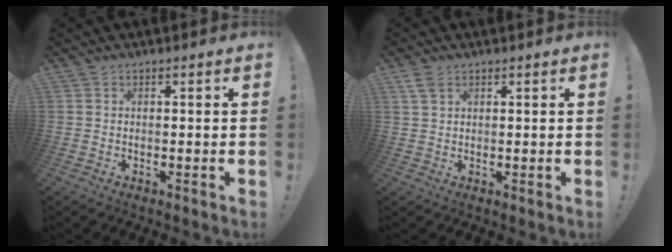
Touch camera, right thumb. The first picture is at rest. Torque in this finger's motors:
{"motor_torque": [0.18, 0.62, 0.35, 0.05, 0.02]}